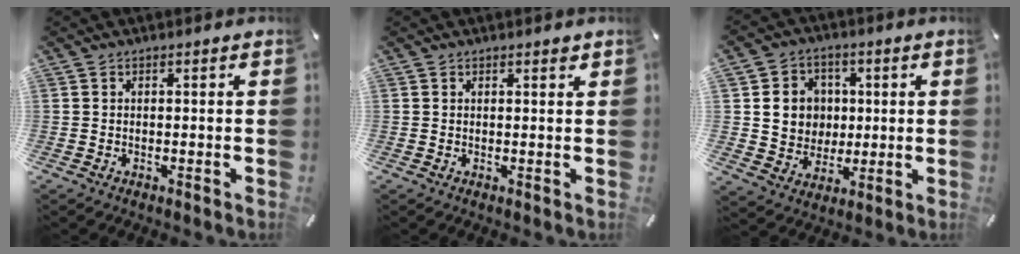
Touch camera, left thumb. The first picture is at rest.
{"total": 0.7, "force": [0.5, 0.2, 0.5], "torque": [-0.002, -0.003, 0.008]}
{"total": 9.7, "force": [1.3, 9.1, 2.8], "torque": [-0.034, 0.000, 0.031]}